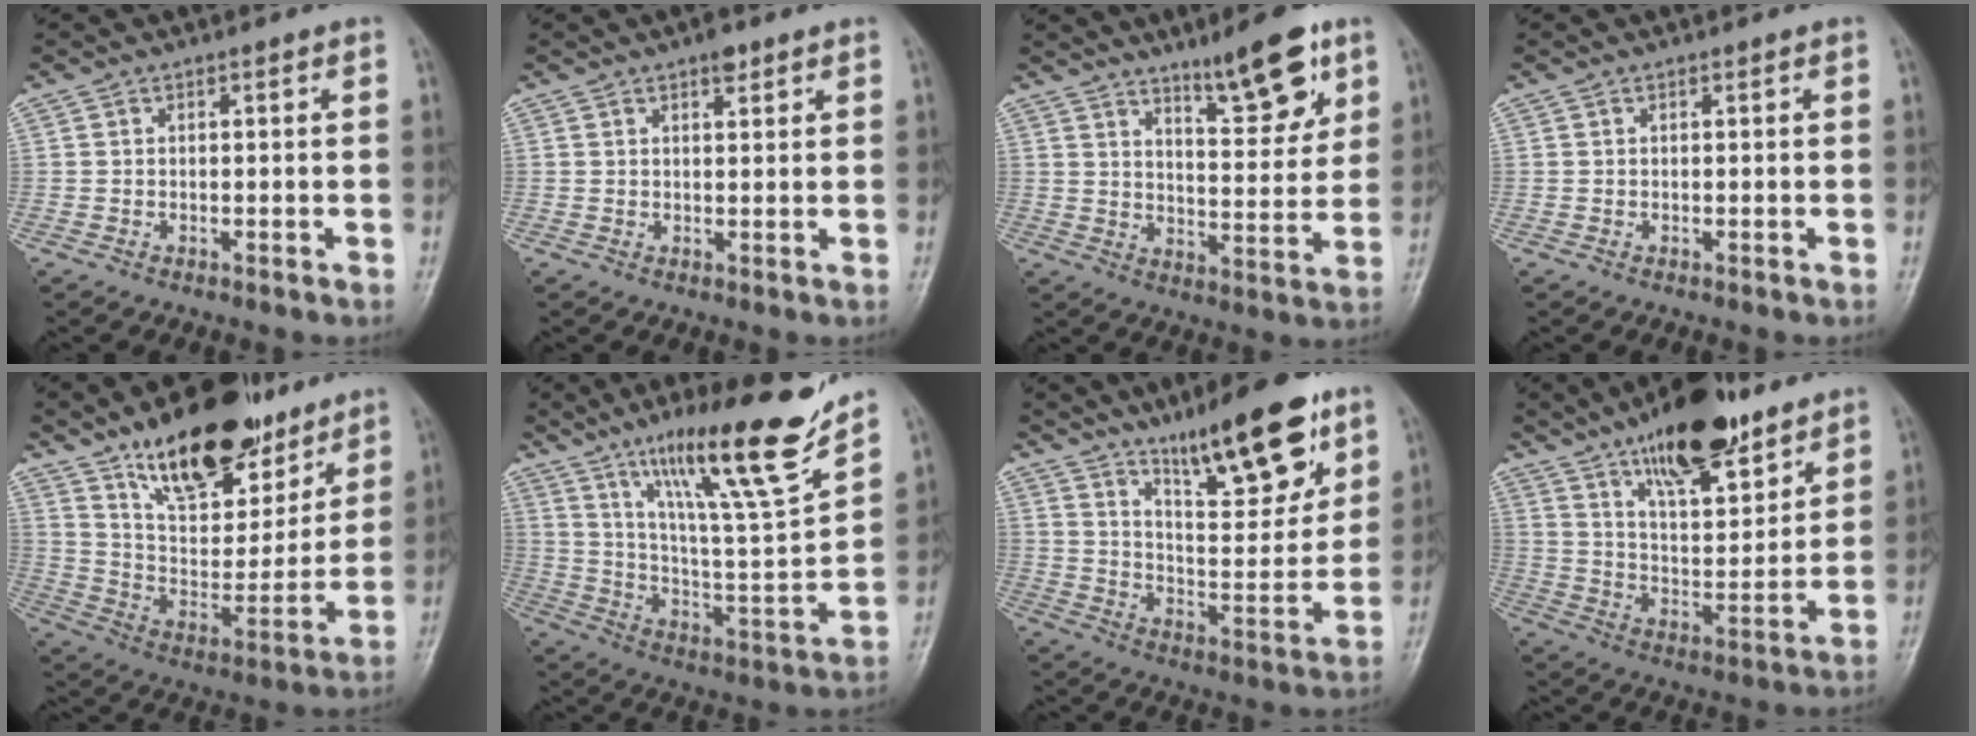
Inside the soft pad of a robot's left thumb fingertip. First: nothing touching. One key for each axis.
{"total": 2.6, "fx": 1.7, "fy": 1.0, "fz": 1.7, "tx": -0.018, "ty": -0.008, "tz": 0.024}
{"total": 11.8, "fx": 7.7, "fy": 3.2, "fz": 8.4, "tx": -0.102, "ty": -0.051, "tz": 0.121}
{"total": 0.0}
{"total": 23.0, "fx": 15.6, "fy": 10.3, "fz": 13.3, "tx": -0.157, "ty": -0.076, "tz": 0.262}
{"total": 22.2, "fx": 15.2, "fy": 2.3, "fz": 16.0, "tx": -0.231, "ty": -0.075, "tz": 0.257}
{"total": 18.0, "fx": 11.9, "fy": 5.0, "fz": 12.6, "tx": -0.159, "ty": -0.071, "tz": 0.199}
{"total": 19.1, "fx": 12.9, "fy": 6.7, "fz": 12.4, "tx": -0.161, "ty": -0.069, "tz": 0.217}